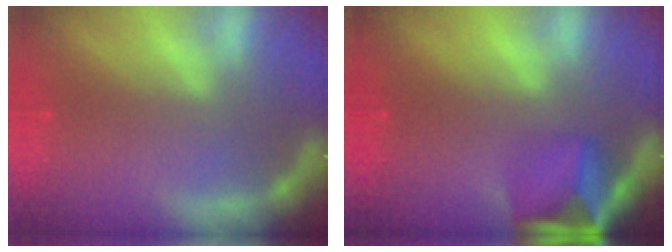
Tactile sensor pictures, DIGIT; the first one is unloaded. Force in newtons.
{"total": 6.9}